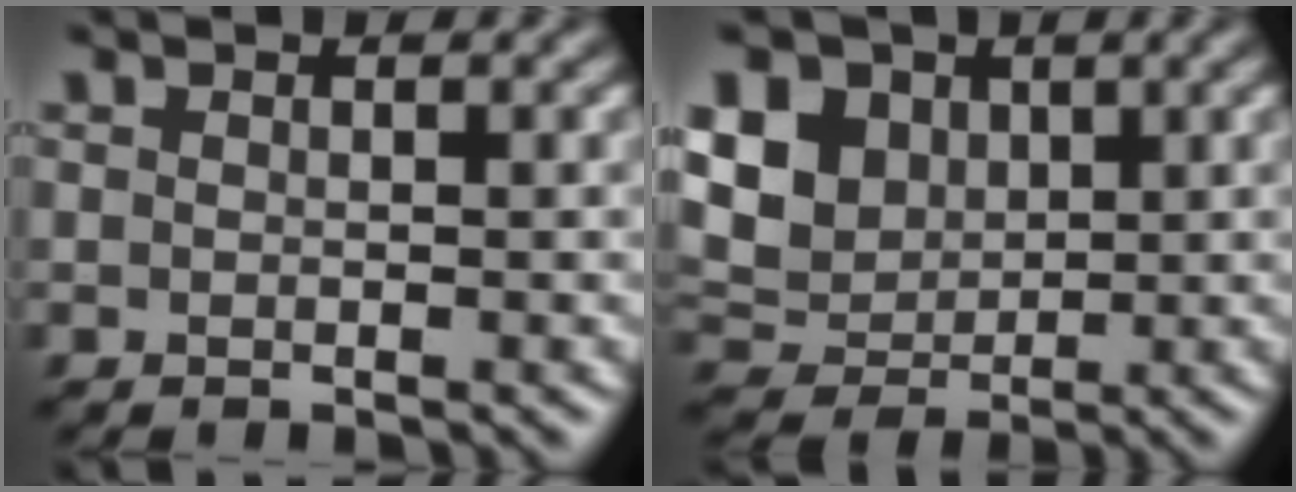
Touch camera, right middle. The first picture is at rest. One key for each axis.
{"total": 9.2, "fx": 3.4, "fy": 7.0, "fz": 4.8, "tx": -0.109, "ty": 0.024, "tz": 0.052}